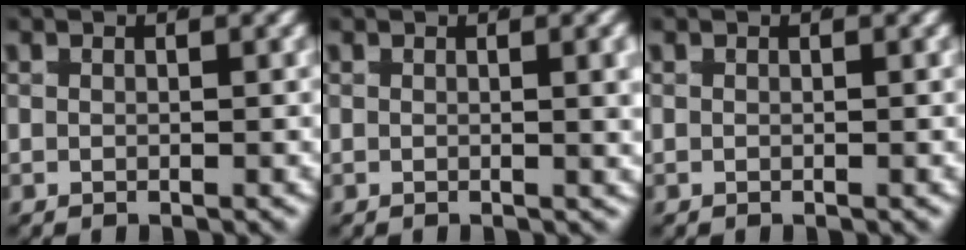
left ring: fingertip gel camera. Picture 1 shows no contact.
{"total": 1.7, "force": [0.7, 0.2, 1.5], "torque": [-0.012, 0.006, 0.005]}
{"total": 0.0}